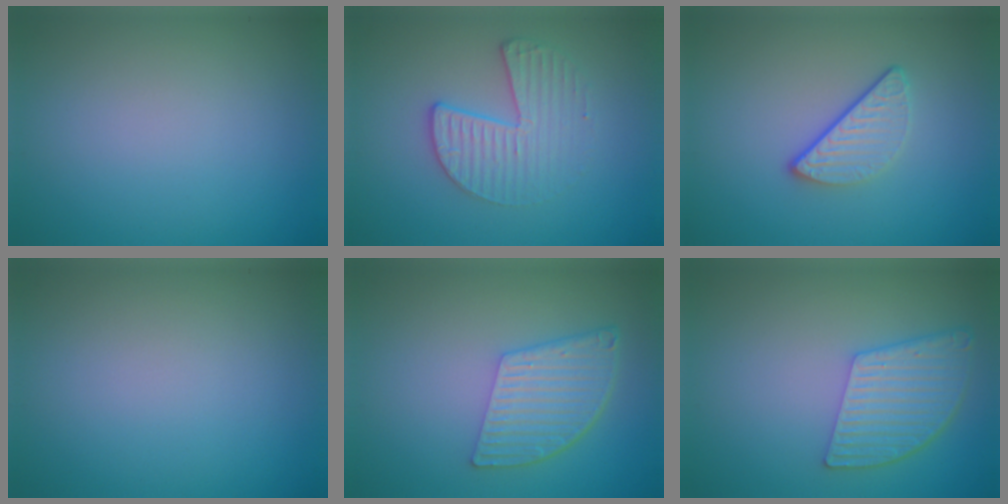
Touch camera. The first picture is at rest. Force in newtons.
{"total": 3.4, "press": 2.8, "slide": 1.8}
{"total": 3.0, "press": 2.3, "slide": 1.9}
{"total": 0.0}
{"total": 5.4, "press": 3.9, "slide": 3.7}
{"total": 5.2, "press": 3.9, "slide": 3.4}